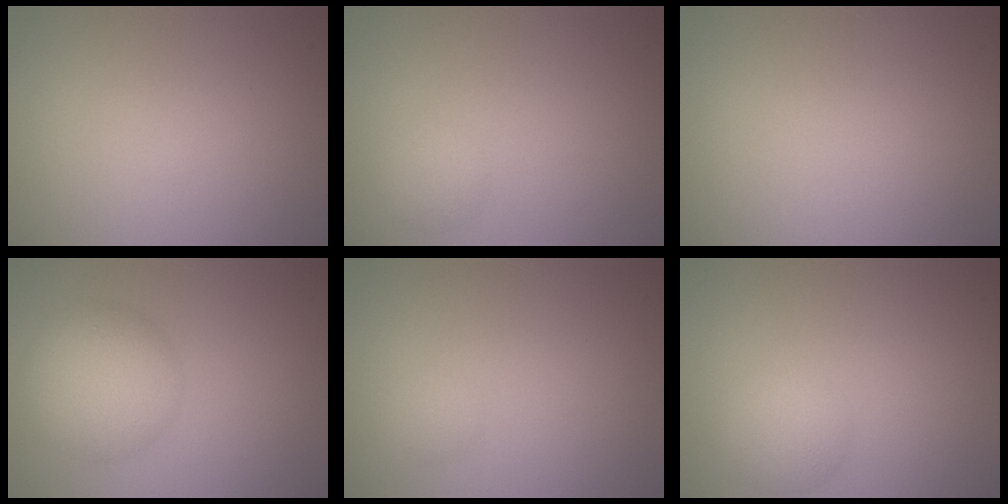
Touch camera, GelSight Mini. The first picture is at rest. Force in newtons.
{"total": 1.4, "press": 1.4, "slide": 0.0}
{"total": 0.0}
{"total": 6.1, "press": 6.1, "slide": 0.3}
{"total": 1.0, "press": 1.0, "slide": 0.0}
{"total": 2.7, "press": 2.7, "slide": 0.1}